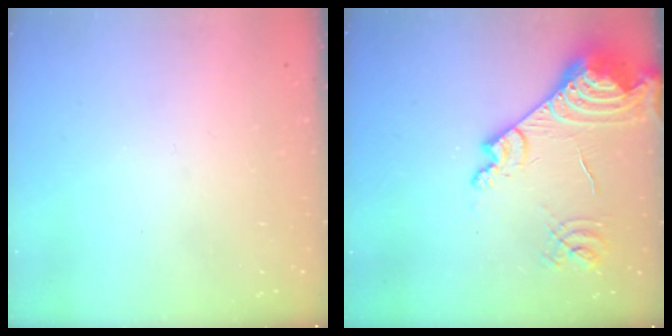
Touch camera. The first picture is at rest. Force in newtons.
{"total": 18.7, "press": 18.6, "slide": 2.5}